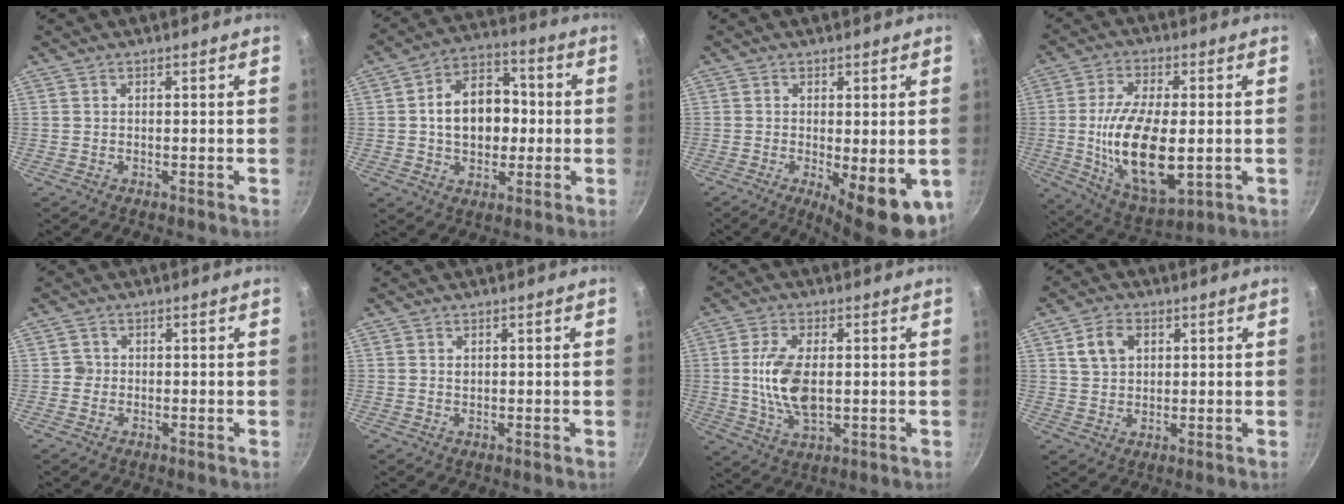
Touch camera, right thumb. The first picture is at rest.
{"total": 13.3, "force": [0.2, 9.2, 9.6], "torque": [-0.119, 0.025, 0.000]}
{"total": 11.8, "force": [-4.1, 3.9, 10.3], "torque": [-0.125, -0.019, -0.046]}
{"total": 18.3, "force": [-1.6, 8.5, 16.1], "torque": [-0.282, -0.017, -0.009]}
{"total": 1.5, "force": [-0.1, 1.5, 0.3], "torque": [0.006, 0.006, -0.005]}
{"total": 0.8, "force": [0.3, 0.5, 0.4], "torque": [-0.005, -0.002, 0.006]}
{"total": 10.9, "force": [0.3, 5.5, 9.4], "torque": [-0.188, -0.007, 0.012]}
{"total": 6.1, "force": [2.2, 4.4, 3.7], "torque": [-0.051, -0.002, 0.041]}